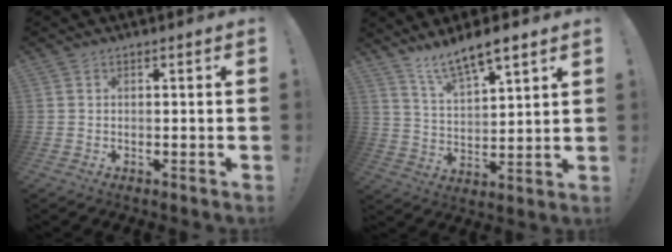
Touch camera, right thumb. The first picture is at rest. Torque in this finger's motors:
{"motor_torque": [-0.12, 0.17, 0.10, 0.25, 0.13]}